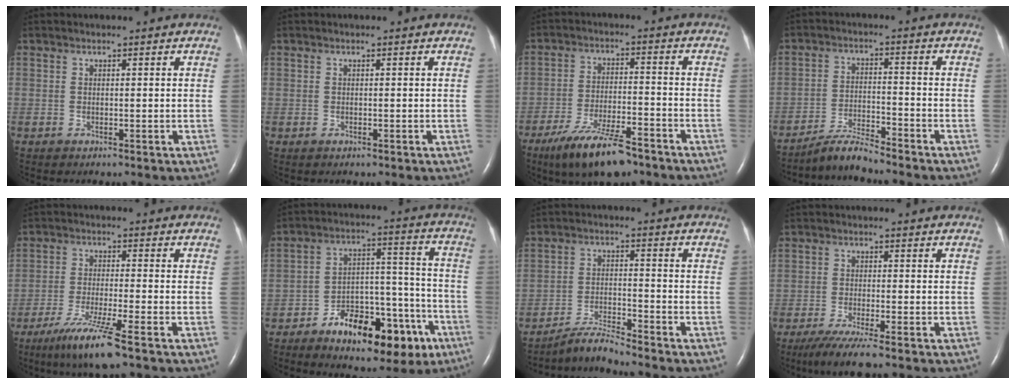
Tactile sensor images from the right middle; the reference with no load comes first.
{"total": 0.0}
{"total": 11.1, "force": [-8.1, 2.4, 7.2], "torque": [-0.136, -0.021, -0.140]}
{"total": 5.1, "force": [-4.9, -0.6, 1.2], "torque": [-0.025, -0.016, -0.092]}
{"total": 8.5, "force": [-5.7, -0.7, 6.3], "torque": [-0.124, -0.029, -0.106]}
{"total": 16.1, "force": [-9.2, 6.7, 11.4], "torque": [-0.157, 0.029, -0.132]}
{"total": 5.0, "force": [-4.8, -1.1, 0.9], "torque": [-0.023, -0.017, -0.089]}
{"total": 6.0, "force": [-4.5, -0.2, 4.0], "torque": [-0.070, -0.017, -0.080]}